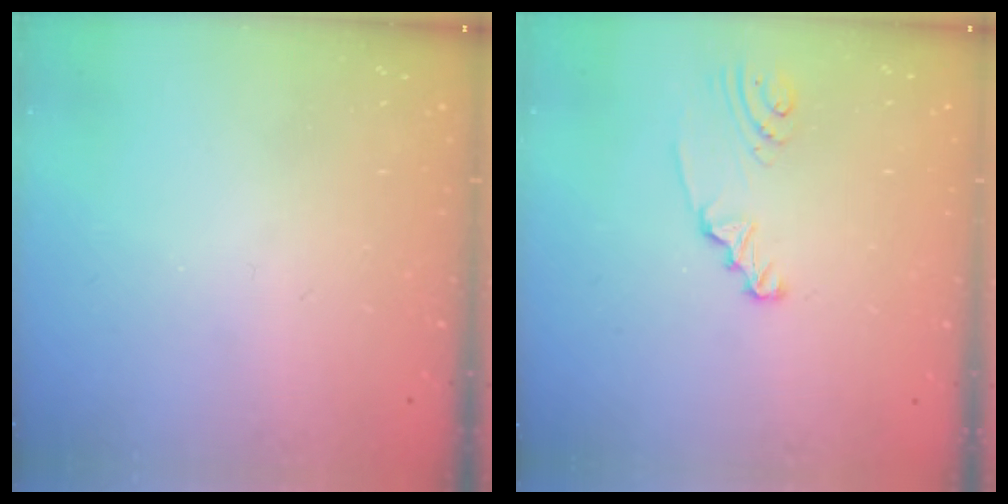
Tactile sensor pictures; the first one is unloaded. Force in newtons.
{"total": 2.3, "press": 2.3, "slide": 0.2}